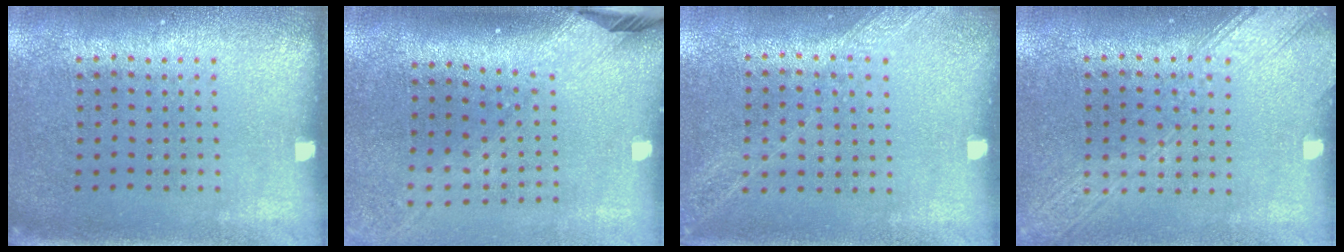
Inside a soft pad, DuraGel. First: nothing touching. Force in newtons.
{"total": 2.3, "press": 1.7, "slide": 1.5}
{"total": 1.3, "press": 1.2, "slide": 0.2}
{"total": 3.4, "press": 3.4, "slide": 0.5}